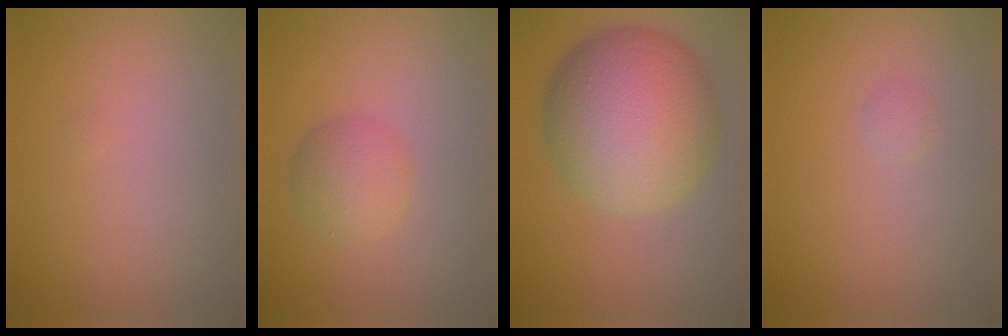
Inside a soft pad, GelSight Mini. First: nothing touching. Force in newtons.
{"total": 2.8, "press": 2.8, "slide": 0.1}
{"total": 12.0, "press": 12.0, "slide": 0.4}
{"total": 0.6, "press": 0.6, "slide": 0.0}